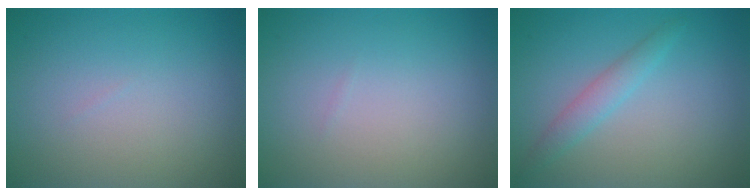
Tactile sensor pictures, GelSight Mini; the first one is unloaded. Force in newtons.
{"total": 0.0}
{"total": 1.8, "press": 1.8, "slide": 0.0}